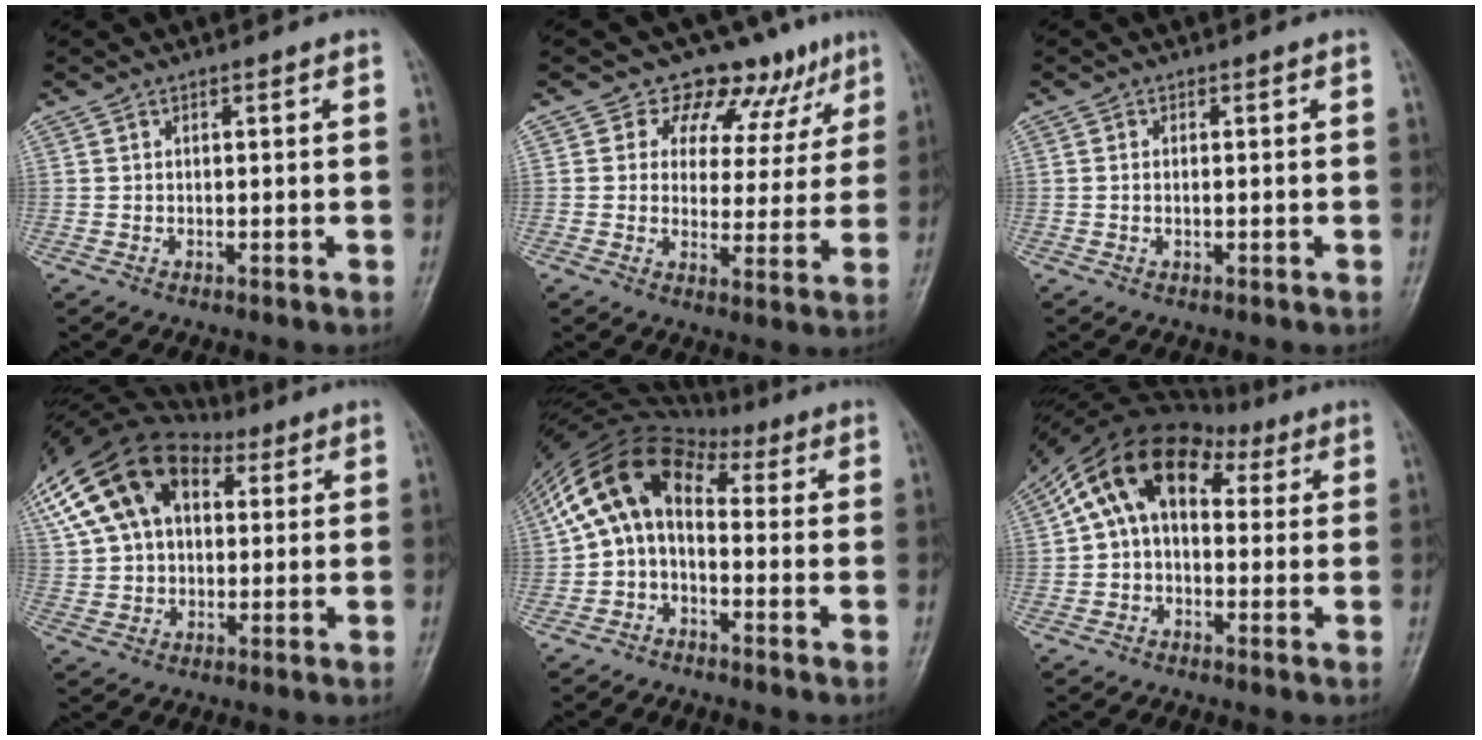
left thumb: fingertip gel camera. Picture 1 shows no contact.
{"total": 10.9, "force": [7.6, 6.9, 3.7], "torque": [-0.005, -0.037, 0.090]}
{"total": 1.1, "force": [-0.1, 0.5, 1.0], "torque": [-0.025, 0.007, -0.001]}
{"total": 22.7, "force": [8.4, 14.6, 15.2], "torque": [-0.315, 0.049, 0.149]}
{"total": 12.4, "force": [0.9, 8.0, 9.4], "torque": [-0.170, 0.053, -0.001]}
{"total": 13.6, "force": [3.5, 9.0, 9.6], "torque": [-0.150, 0.046, 0.048]}